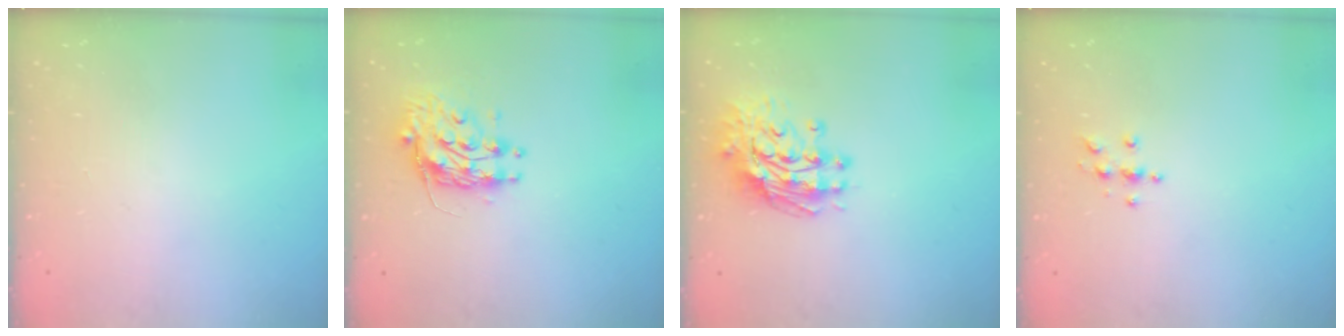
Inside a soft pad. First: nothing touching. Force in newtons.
{"total": 10.0, "press": 9.9, "slide": 0.8}
{"total": 11.5, "press": 11.4, "slide": 1.2}
{"total": 4.3, "press": 4.3, "slide": 0.5}